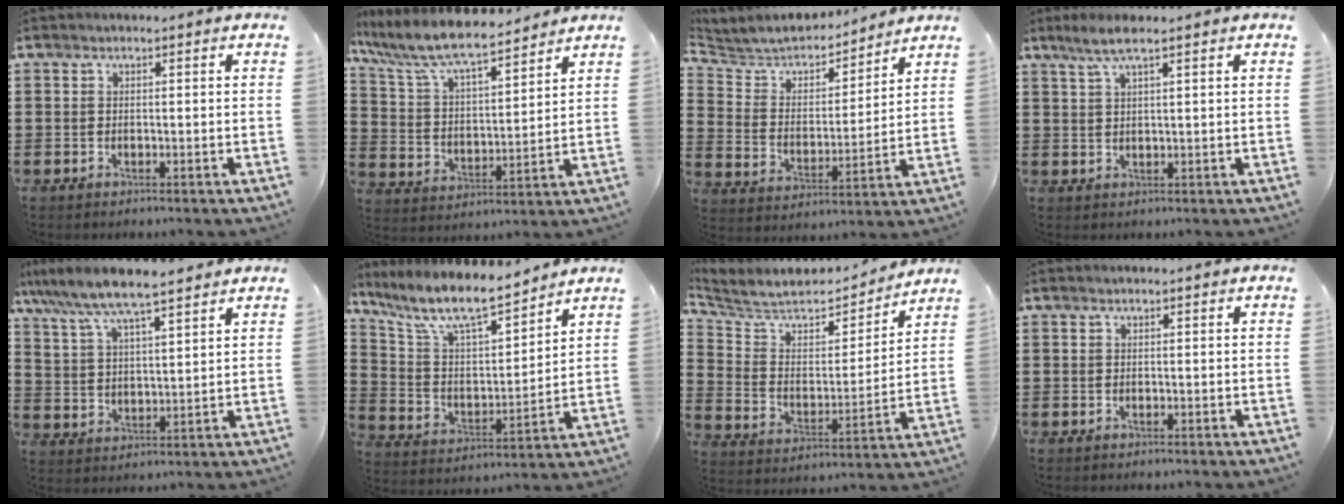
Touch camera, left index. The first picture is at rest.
{"total": 8.9, "force": [7.7, 1.4, 4.1], "torque": [-0.112, -0.040, 0.132]}
{"total": 5.4, "force": [5.1, 1.5, 0.9], "torque": [-0.052, -0.039, 0.083]}
{"total": 3.9, "force": [2.5, 0.4, 3.0], "torque": [-0.063, 0.002, 0.045]}
{"total": 7.5, "force": [6.5, 0.8, 3.5], "torque": [-0.091, -0.028, 0.115]}
{"total": 9.7, "force": [8.1, 1.8, 5.0], "torque": [-0.131, -0.046, 0.138]}
{"total": 6.3, "force": [5.6, 1.9, 2.2], "torque": [-0.076, -0.040, 0.092]}
{"total": 0.0}